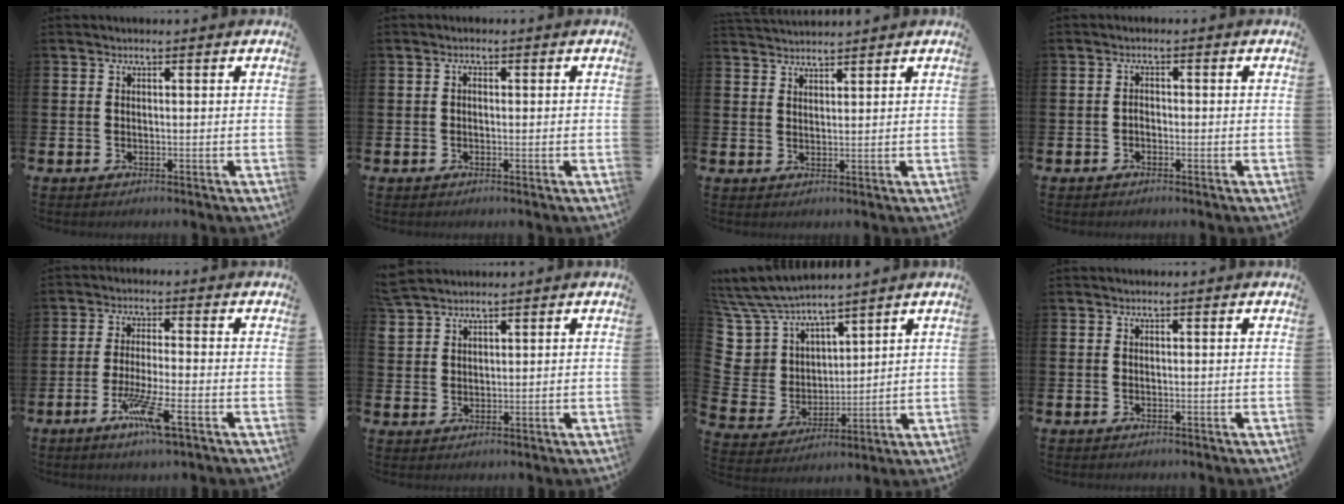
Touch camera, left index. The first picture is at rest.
{"total": 0.9, "force": [-0.3, 0.6, 0.5], "torque": [-0.002, 0.001, -0.010]}
{"total": 2.5, "force": [2.5, 0.2, -0.2], "torque": [0.006, -0.014, 0.044]}
{"total": 1.1, "force": [-0.8, 0.7, 0.4], "torque": [0.000, -0.003, -0.018]}
{"total": 6.4, "force": [-3.2, 0.8, 5.5], "torque": [-0.109, -0.012, -0.054]}
{"total": 3.2, "force": [3.2, 0.5, 0.1], "torque": [0.000, -0.017, 0.059]}
{"total": 8.1, "force": [6.8, 4.5, 0.6], "torque": [-0.072, -0.051, 0.130]}
{"total": 0.0}